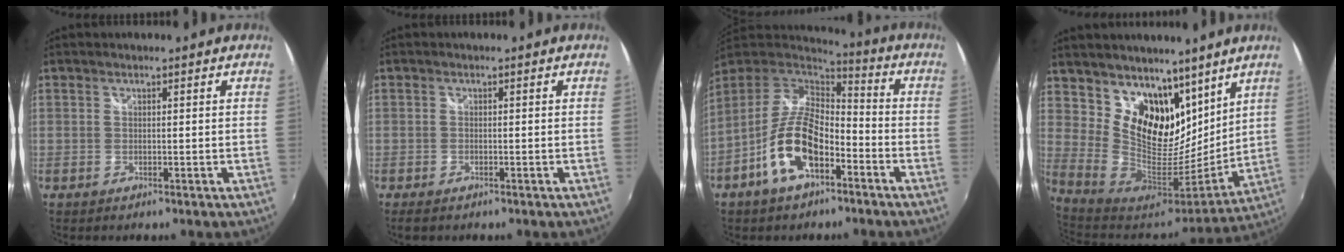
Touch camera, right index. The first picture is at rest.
{"total": 2.4, "force": [-1.7, 1.0, 1.2], "torque": [-0.027, -0.008, -0.032]}
{"total": 14.1, "force": [-6.6, 6.7, 10.6], "torque": [-0.216, 0.001, -0.118]}
{"total": 18.6, "force": [11.7, 11.2, 9.1], "torque": [-0.172, -0.015, 0.220]}